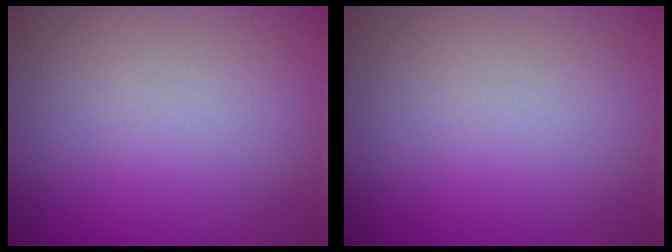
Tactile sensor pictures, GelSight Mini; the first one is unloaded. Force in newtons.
{"total": 0.0}